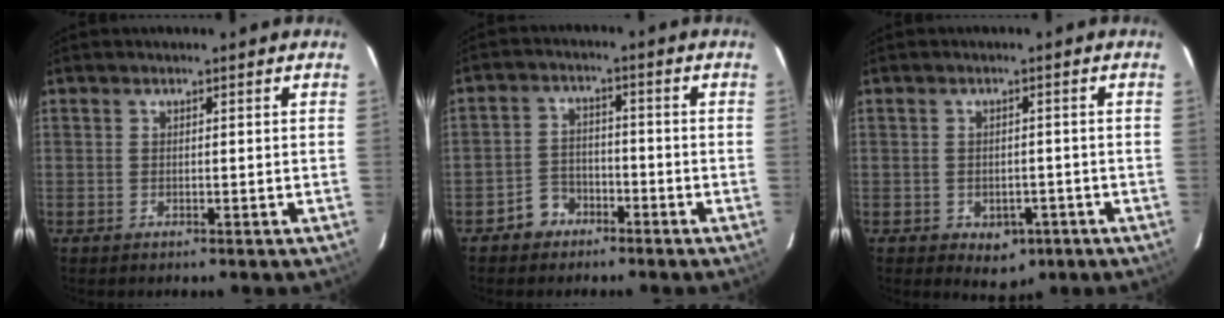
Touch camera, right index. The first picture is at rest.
{"total": 4.5, "force": [-2.8, 3.4, 0.7], "torque": [-0.009, 0.014, -0.049]}
{"total": 4.0, "force": [-1.9, 2.8, 2.1], "torque": [-0.021, 0.003, -0.012]}